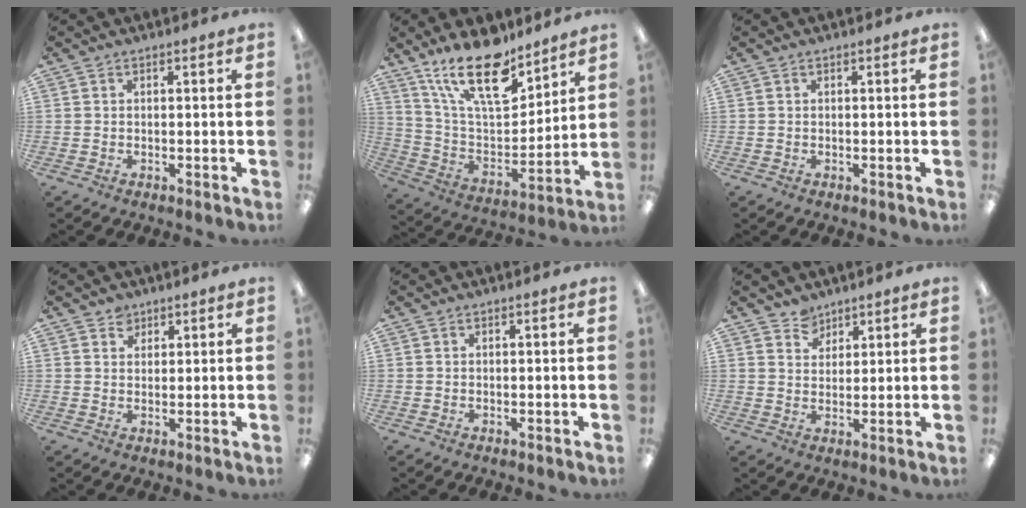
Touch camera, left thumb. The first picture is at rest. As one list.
[{"total": 20.0, "force": [13.9, 7.9, 12.0], "torque": [-0.215, -0.076, 0.245]}, {"total": 0.0}, {"total": 2.6, "force": [1.9, 1.8, 0.2], "torque": [0.001, -0.003, 0.034]}, {"total": 0.0}, {"total": 4.4, "force": [3.7, 2.3, -0.3], "torque": [-0.001, -0.019, 0.070]}]